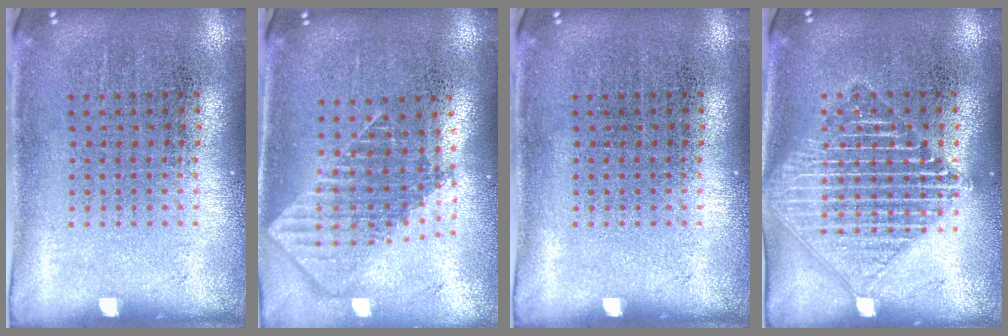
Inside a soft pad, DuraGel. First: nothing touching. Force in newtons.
{"total": 1.9, "press": 1.5, "slide": 1.2}
{"total": 0.0}
{"total": 2.3, "press": 2.3, "slide": 0.4}